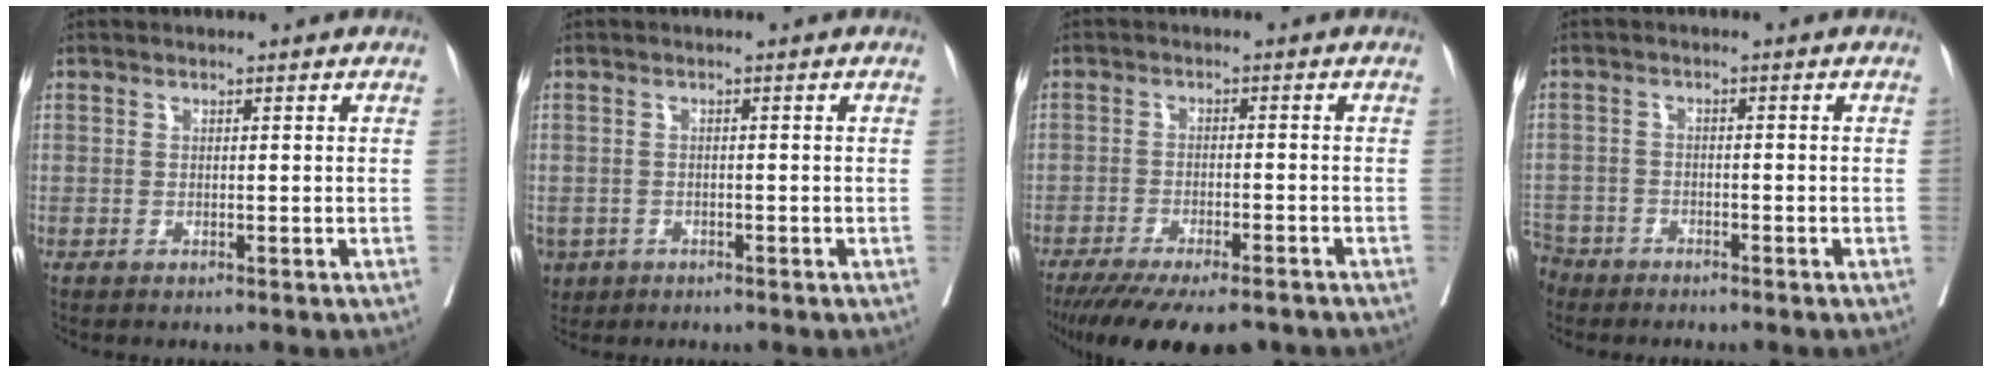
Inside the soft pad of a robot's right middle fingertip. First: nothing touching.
{"total": 3.9, "force": [-2.2, 3.1, 0.9], "torque": [-0.017, 0.001, -0.034]}
{"total": 15.3, "force": [-12.3, 3.9, 8.1], "torque": [-0.137, -0.026, -0.177]}
{"total": 5.5, "force": [-4.7, 2.7, 0.5], "torque": [-0.013, -0.005, -0.092]}